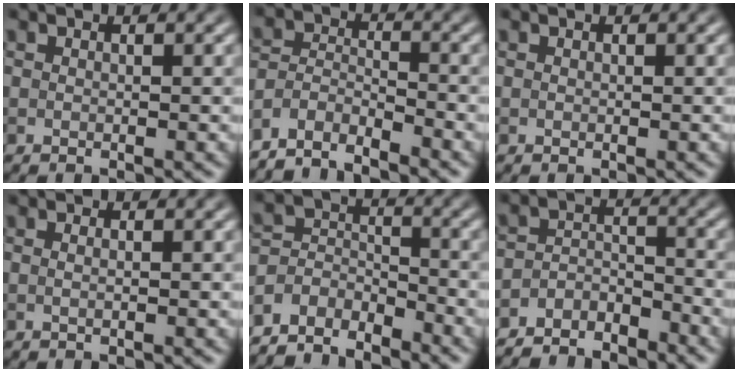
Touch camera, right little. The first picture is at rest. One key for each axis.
{"total": 4.6, "fx": -4.2, "fy": 1.2, "fz": 1.2, "tx": -0.017, "ty": -0.001, "tz": -0.090}
{"total": 0.0}
{"total": 0.8, "fx": 0.2, "fy": 0.3, "fz": 0.7, "tx": -0.008, "ty": -0.008, "tz": -0.005}
{"total": 5.8, "fx": -5.2, "fy": 2.4, "fz": 1.4, "tx": -0.026, "ty": -0.001, "tz": -0.103}
{"total": 4.9, "fx": -4.6, "fy": 1.3, "fz": 1.1, "tx": -0.016, "ty": -0.006, "tz": -0.086}